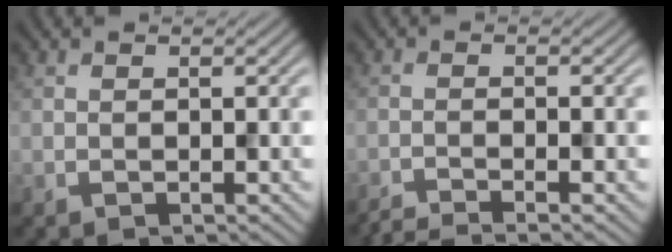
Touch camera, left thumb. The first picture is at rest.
{"total": 3.6, "force": [-2.8, 0.3, 2.2], "torque": [-0.035, 0.002, -0.063]}